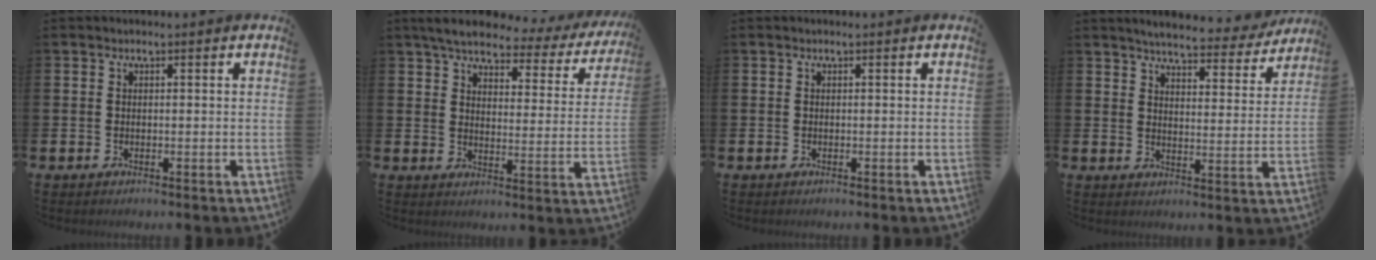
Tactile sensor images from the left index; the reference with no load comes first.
{"total": 4.9, "force": [4.1, 1.6, 2.3], "torque": [-0.061, -0.026, 0.061]}
{"total": 0.0}
{"total": 5.2, "force": [4.9, 0.8, 1.3], "torque": [-0.033, -0.034, 0.080]}